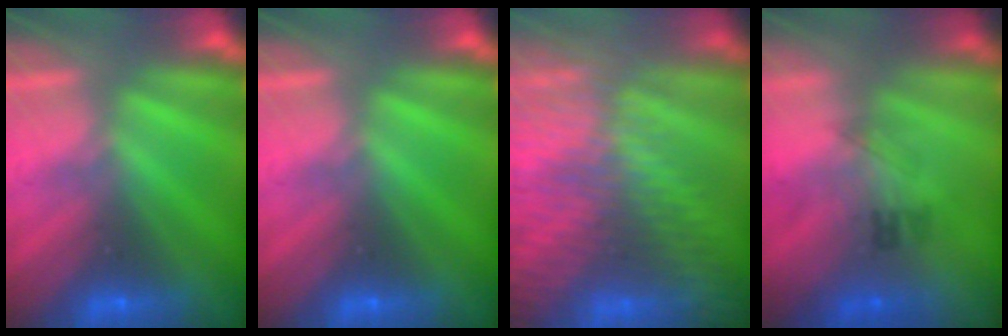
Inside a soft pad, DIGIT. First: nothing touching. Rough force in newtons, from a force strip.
{"total": 0.0}
{"total": 7.7}
{"total": 2.3}